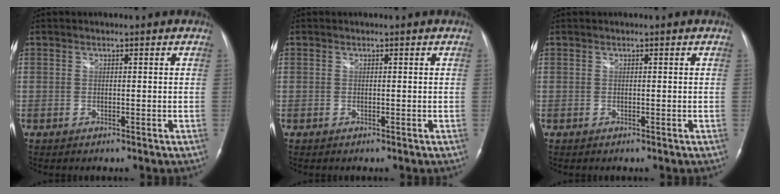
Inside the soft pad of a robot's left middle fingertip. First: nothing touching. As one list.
[{"total": 0.0}, {"total": 0.0}]